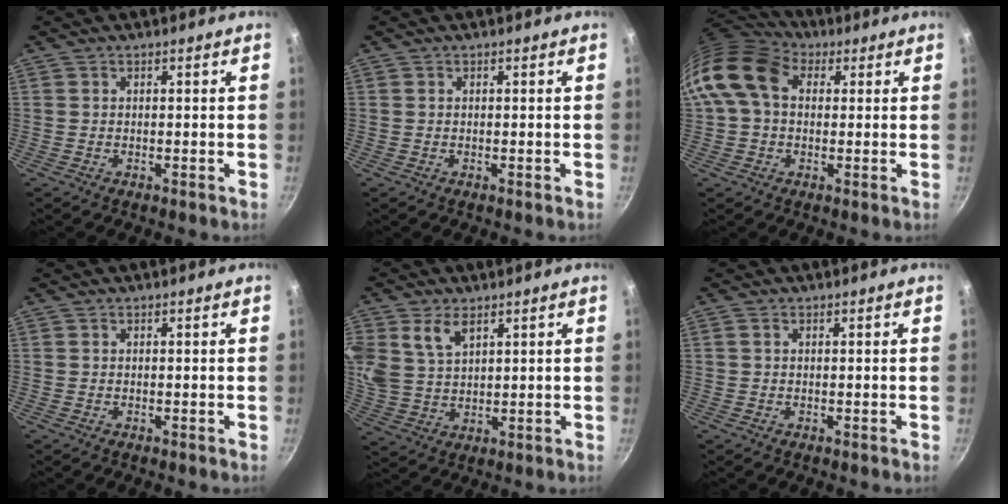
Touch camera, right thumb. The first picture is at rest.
{"total": 0.0}
{"total": 13.7, "force": [2.9, 10.0, 8.9], "torque": [-0.154, 0.025, 0.035]}
{"total": 0.0}
{"total": 10.3, "force": [4.9, 6.7, 6.2], "torque": [-0.127, -0.011, 0.105]}
{"total": 0.6, "force": [0.2, 0.4, 0.4], "torque": [-0.009, 0.003, 0.004]}